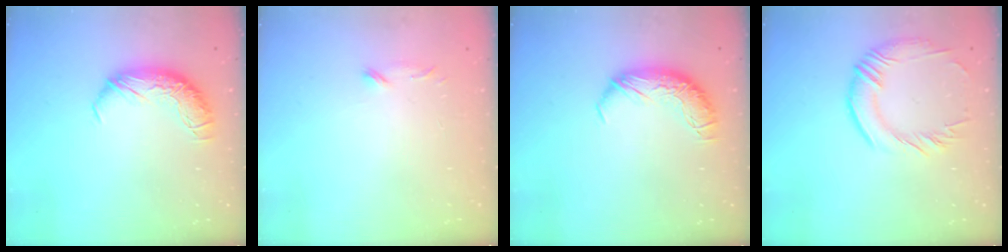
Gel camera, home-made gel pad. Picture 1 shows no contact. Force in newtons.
{"total": 7.8, "press": 7.8, "slide": 0.5}
{"total": 0.0}
{"total": 2.6, "press": 2.2, "slide": 1.5}